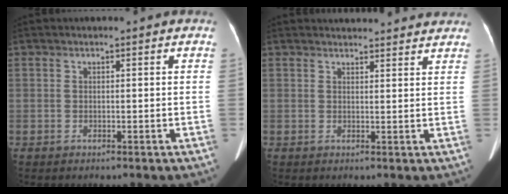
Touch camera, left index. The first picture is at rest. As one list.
[{"total": 9.8, "force": [9.4, 1.8, 2.3], "torque": [-0.017, 0.014, 0.096]}]